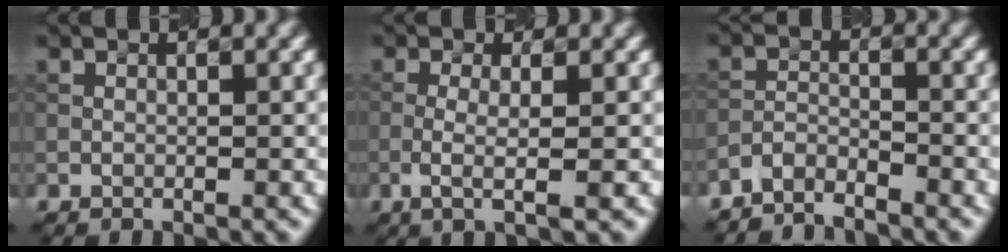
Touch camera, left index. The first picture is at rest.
{"total": 2.8, "force": [-0.8, 0.6, 2.7], "torque": [-0.052, 0.000, -0.017]}
{"total": 2.5, "force": [-2.5, 0.3, 0.1], "torque": [-0.005, 0.003, -0.056]}